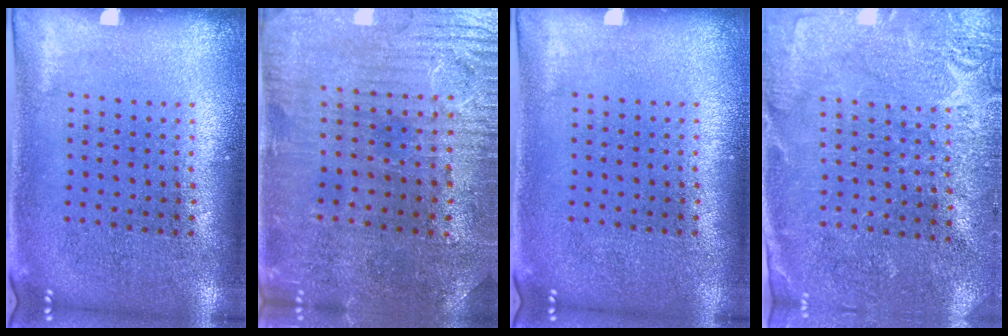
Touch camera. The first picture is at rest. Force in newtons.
{"total": 1.5, "press": 1.3, "slide": 0.6}
{"total": 0.0}
{"total": 2.8, "press": 2.8, "slide": 0.1}